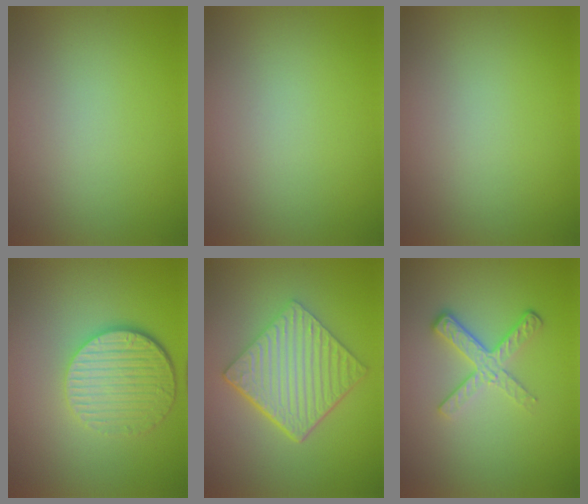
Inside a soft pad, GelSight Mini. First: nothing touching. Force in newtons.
{"total": 0.0}
{"total": 0.0}
{"total": 5.6, "press": 4.1, "slide": 3.9}
{"total": 6.6, "press": 4.7, "slide": 4.7}
{"total": 3.6, "press": 2.4, "slide": 2.6}